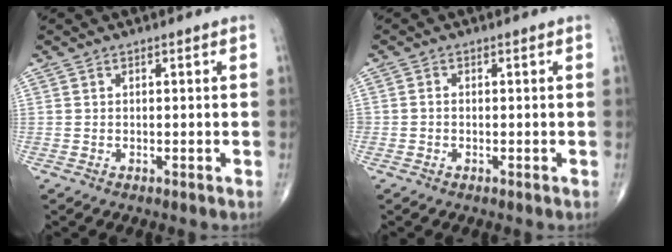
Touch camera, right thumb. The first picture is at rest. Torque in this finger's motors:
{"motor_torque": [-0.08, 0.02, -0.02, 0.10, 0.01]}